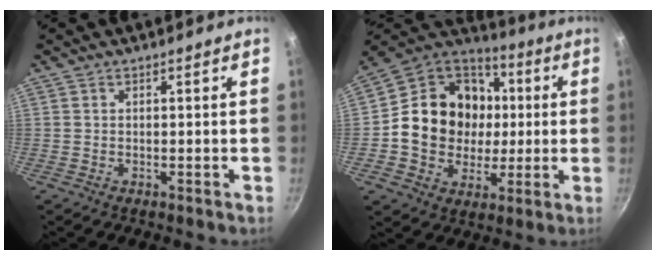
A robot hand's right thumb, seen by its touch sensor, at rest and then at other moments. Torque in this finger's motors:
{"motor_torque": [1.61, 1.82, 1.10, -0.82, 0.14]}